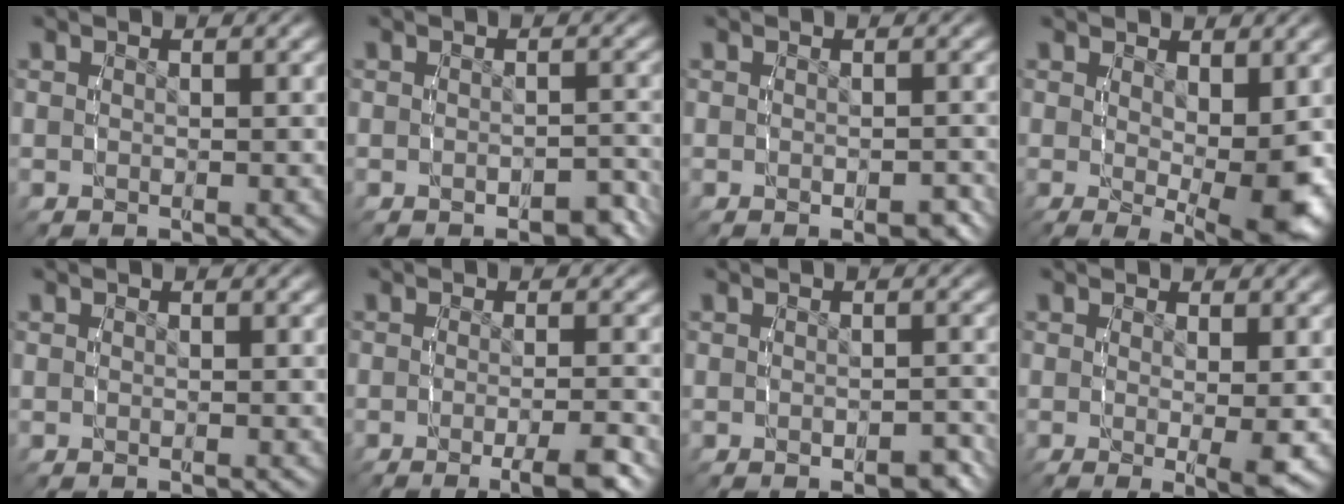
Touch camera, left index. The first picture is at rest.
{"total": 1.6, "force": [-1.4, 0.4, 0.5], "torque": [-0.010, 0.004, -0.028]}
{"total": 1.1, "force": [-0.8, 0.4, 0.6], "torque": [-0.010, -0.002, -0.013]}
{"total": 4.3, "force": [0.1, 0.7, 4.3], "torque": [-0.052, -0.018, 0.007]}
{"total": 0.0}
{"total": 3.3, "force": [-2.1, 0.1, 2.6], "torque": [-0.034, 0.002, -0.041]}
{"total": 1.4, "force": [-1.1, 0.5, 0.6], "torque": [-0.013, -0.001, -0.020]}
{"total": 2.0, "force": [0.1, -0.3, 1.9], "torque": [-0.025, -0.010, 0.000]}